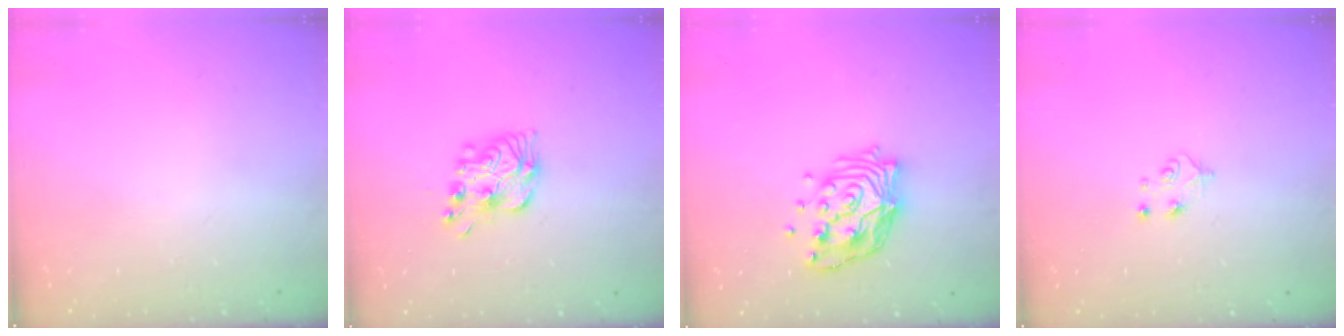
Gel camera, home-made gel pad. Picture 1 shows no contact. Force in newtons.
{"total": 9.8, "press": 9.8, "slide": 0.4}
{"total": 14.3, "press": 14.2, "slide": 1.4}
{"total": 4.9, "press": 4.9, "slide": 0.5}